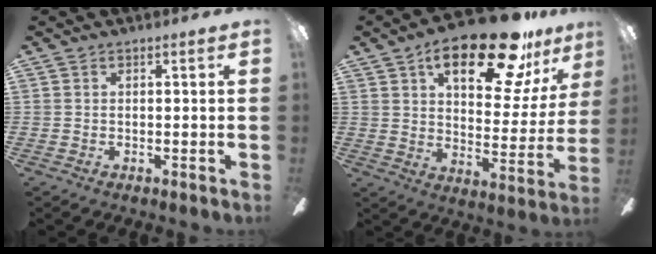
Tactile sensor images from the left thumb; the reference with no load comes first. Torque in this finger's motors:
{"motor_torque": [0.28, 0.42, 1.62, -1.15, 0.34]}